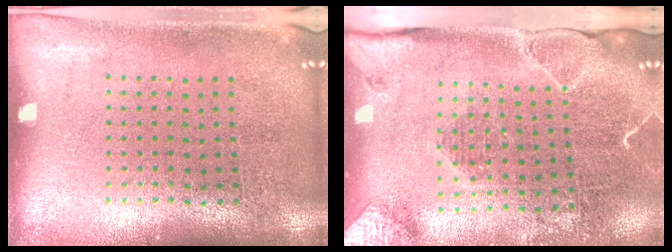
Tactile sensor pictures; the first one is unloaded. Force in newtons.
{"total": 2.0, "press": 2.0, "slide": 0.2}